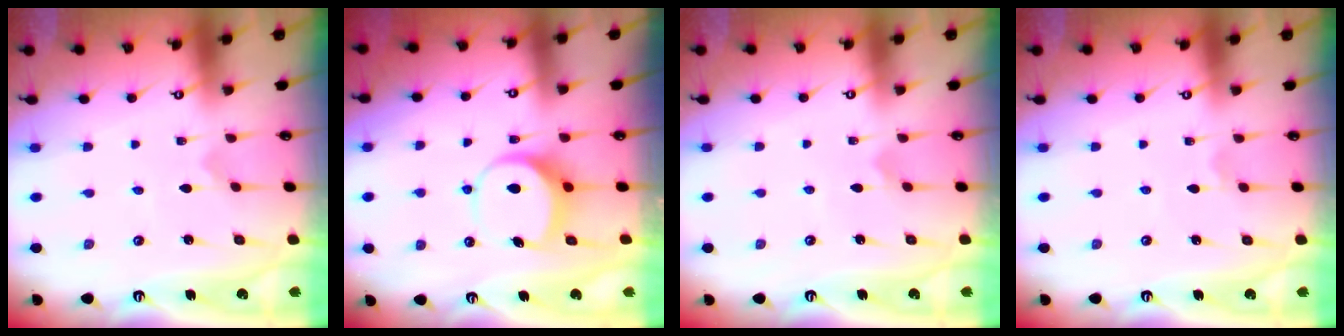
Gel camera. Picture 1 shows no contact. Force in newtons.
{"total": 7.6, "press": 7.5, "slide": 1.2}
{"total": 2.3, "press": 2.3, "slide": 0.2}
{"total": 1.2, "press": 1.1, "slide": 0.2}